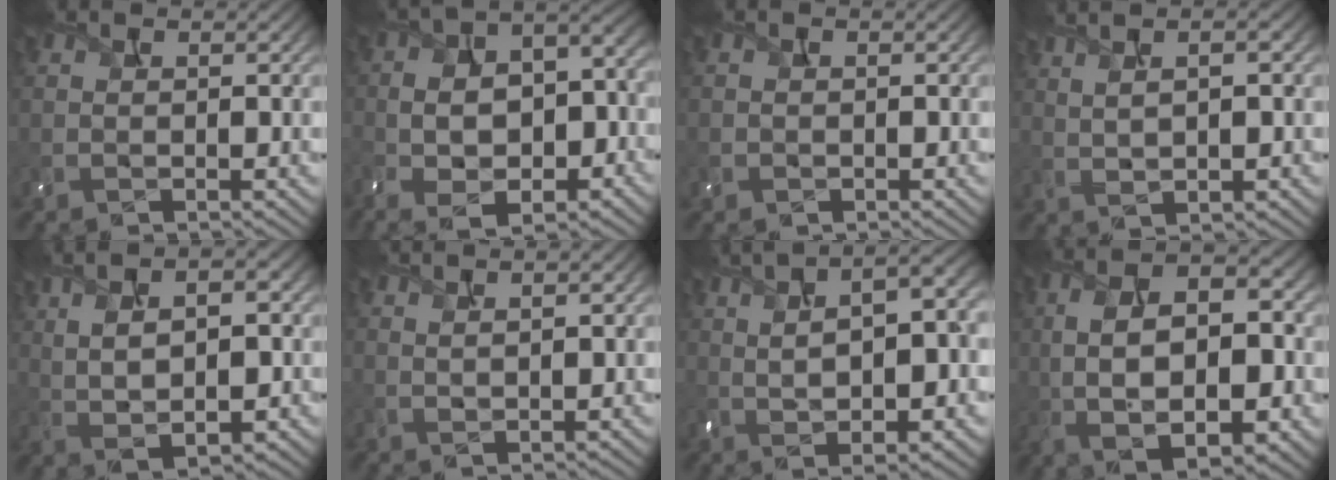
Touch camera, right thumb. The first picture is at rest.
{"total": 13.8, "force": [-4.3, 8.0, 10.4], "torque": [-0.177, -0.025, -0.046]}
{"total": 1.1, "force": [-0.5, 0.9, 0.1], "torque": [0.001, -0.008, -0.010]}
{"total": 5.8, "force": [2.7, 2.2, 4.7], "torque": [-0.076, 0.025, 0.038]}
{"total": 9.8, "force": [3.0, 4.7, 8.0], "torque": [-0.130, 0.016, 0.052]}
{"total": 2.6, "force": [2.0, 0.4, 1.7], "torque": [-0.026, -0.001, 0.027]}
{"total": 12.4, "force": [2.4, 4.0, 11.5], "torque": [-0.182, 0.022, 0.038]}
{"total": 12.5, "force": [-0.4, 6.4, 10.7], "torque": [-0.191, -0.005, -0.001]}